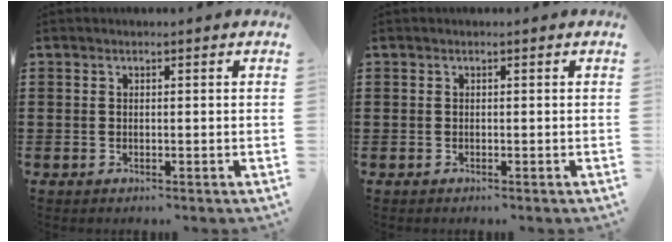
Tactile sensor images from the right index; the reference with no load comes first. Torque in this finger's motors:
{"motor_torque": [-1.86, 0.28, -1.05, -0.14]}